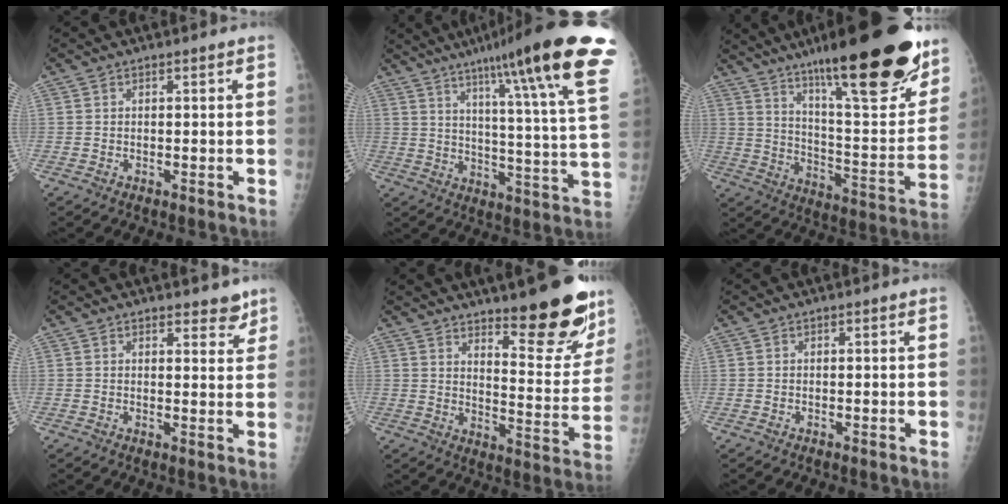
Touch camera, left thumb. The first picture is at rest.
{"total": 26.8, "force": [15.9, 2.3, 21.4], "torque": [-0.284, -0.056, 0.220]}
{"total": 30.6, "force": [19.4, 6.8, 22.7], "torque": [-0.310, -0.071, 0.301]}
{"total": 3.6, "force": [2.9, 1.5, 1.4], "torque": [0.004, -0.019, 0.037]}
{"total": 17.1, "force": [11.9, 4.6, 11.5], "torque": [-0.105, -0.098, 0.174]}
{"total": 0.0}